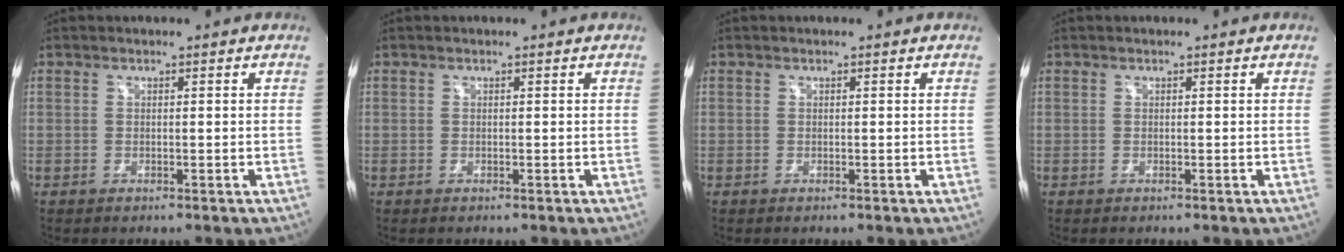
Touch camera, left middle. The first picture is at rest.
{"total": 0.0}
{"total": 0.0}
{"total": 0.0}